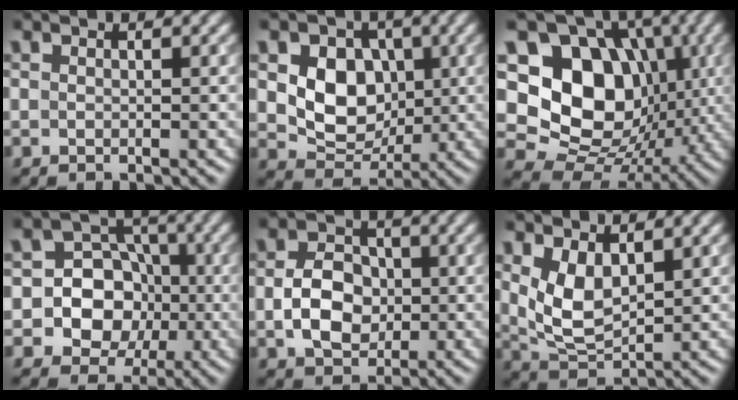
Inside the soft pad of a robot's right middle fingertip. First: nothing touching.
{"total": 6.1, "force": [0.8, 4.8, 3.8], "torque": [-0.065, -0.004, 0.011]}
{"total": 13.3, "force": [1.6, 10.5, 8.0], "torque": [-0.124, 0.004, 0.010]}
{"total": 8.9, "force": [-1.5, 8.1, 3.2], "torque": [-0.054, 0.024, -0.051]}
{"total": 4.7, "force": [-0.6, 3.6, 3.0], "torque": [-0.054, 0.002, -0.012]}
{"total": 4.4, "force": [1.5, 2.3, 3.4], "torque": [-0.081, -0.006, 0.036]}